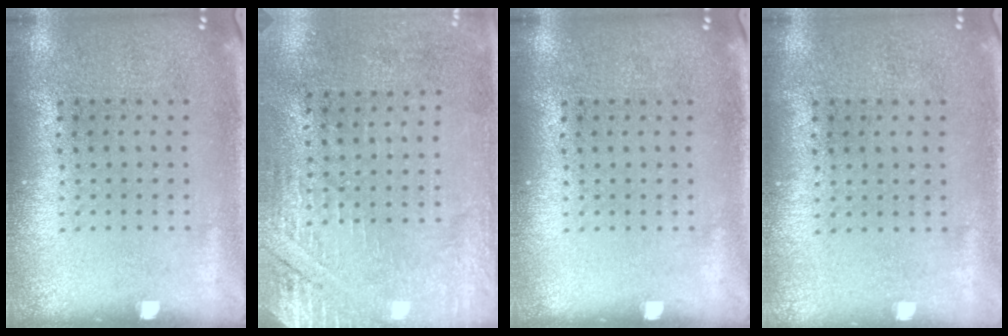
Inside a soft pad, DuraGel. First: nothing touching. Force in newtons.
{"total": 2.7, "press": 2.4, "slide": 1.2}
{"total": 0.0}
{"total": 0.0}